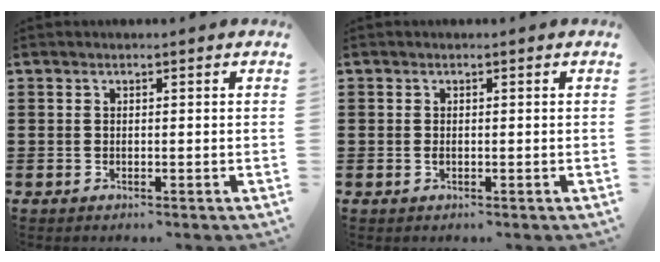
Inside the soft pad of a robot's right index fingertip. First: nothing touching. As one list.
[{"total": 0.6, "force": [-0.2, 0.4, 0.4], "torque": [-0.008, 0.001, -0.004]}]